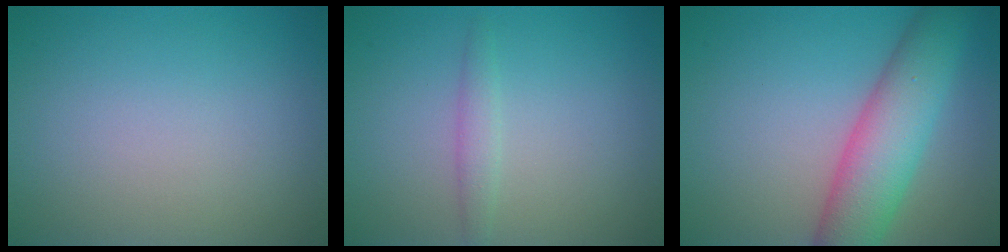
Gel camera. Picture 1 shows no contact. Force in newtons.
{"total": 1.4, "press": 1.4, "slide": 0.0}
{"total": 6.9, "press": 6.9, "slide": 0.2}